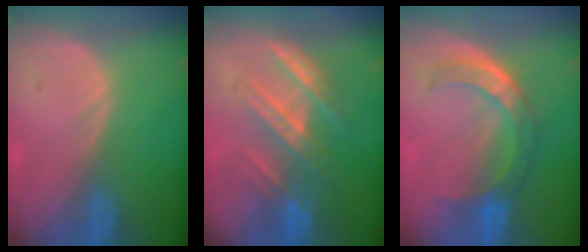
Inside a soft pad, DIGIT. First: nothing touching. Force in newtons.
{"total": 7.2, "press": 6.7, "slide": 2.6}
{"total": 7.9, "press": 6.6, "slide": 4.3}